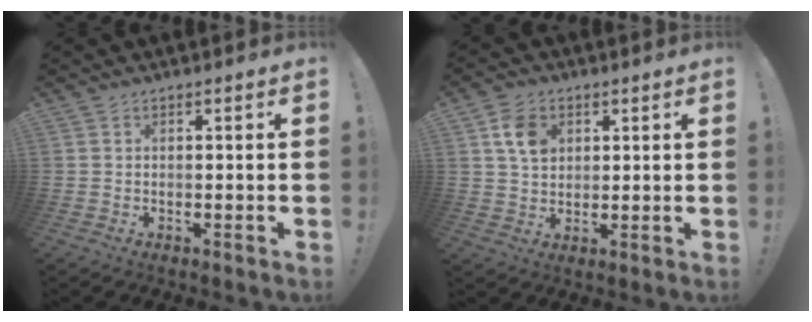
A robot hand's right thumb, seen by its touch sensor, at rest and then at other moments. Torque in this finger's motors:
{"motor_torque": [0.12, 0.19, 0.04, 0.26, 0.19]}